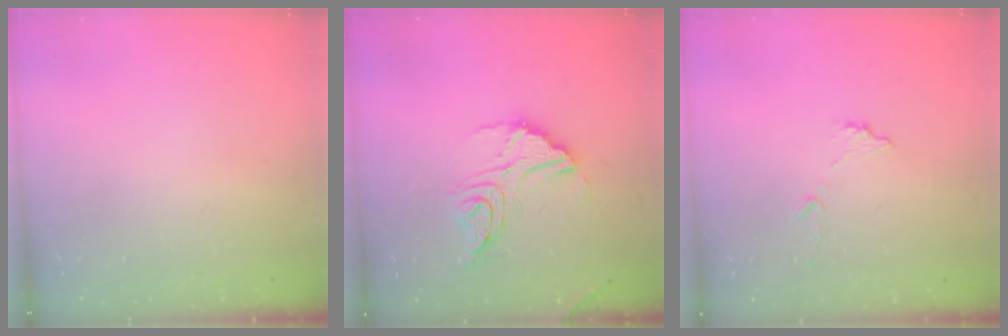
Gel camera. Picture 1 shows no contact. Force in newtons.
{"total": 15.7, "press": 15.6, "slide": 1.6}
{"total": 6.4, "press": 6.4, "slide": 0.6}